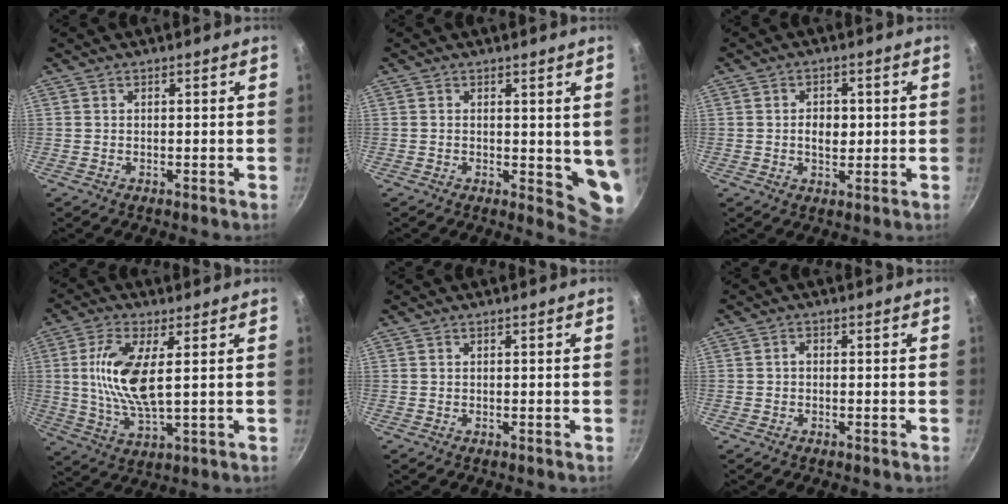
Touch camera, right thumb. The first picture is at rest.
{"total": 5.7, "force": [0.8, 2.8, 4.9], "torque": [-0.055, -0.023, 0.008]}
{"total": 4.5, "force": [0.2, 2.9, 3.4], "torque": [-0.039, -0.002, 0.000]}
{"total": 11.8, "force": [2.2, 4.3, 10.8], "torque": [-0.224, -0.008, 0.045]}
{"total": 0.0}
{"total": 1.1, "force": [-0.1, 0.9, 0.7], "torque": [-0.010, 0.007, -0.003]}